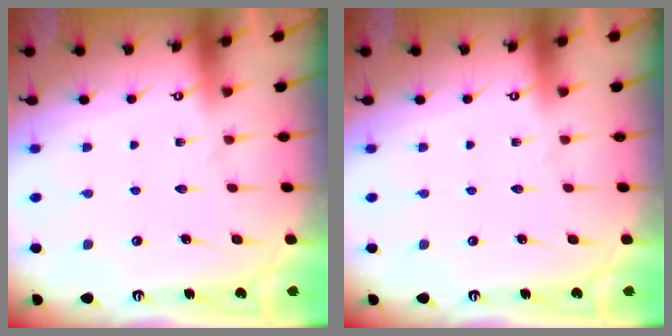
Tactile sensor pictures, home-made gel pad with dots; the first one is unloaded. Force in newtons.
{"total": 0.0}